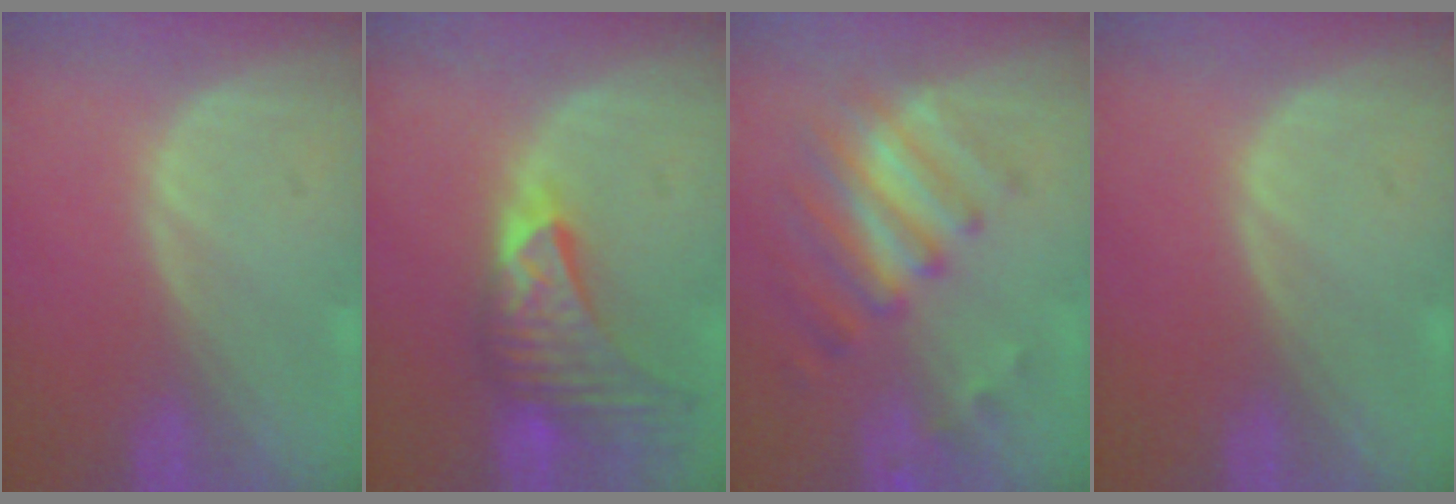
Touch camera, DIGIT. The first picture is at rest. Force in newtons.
{"total": 9.1, "press": 8.2, "slide": 3.8}
{"total": 7.8, "press": 7.0, "slide": 3.5}
{"total": 0.0}